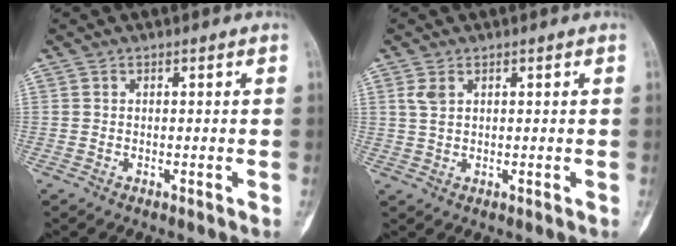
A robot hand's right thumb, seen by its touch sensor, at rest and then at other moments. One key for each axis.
{"total": 2.4, "fx": 1.1, "fy": 1.3, "fz": 1.7, "tx": -0.037, "ty": 0.004, "tz": 0.030}